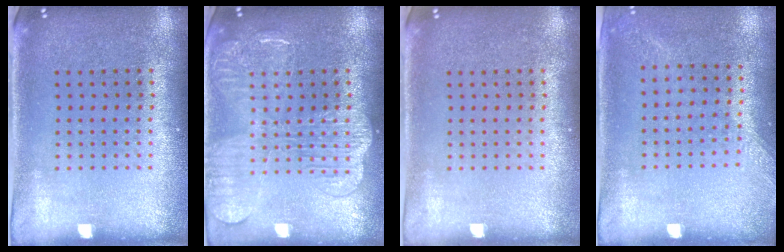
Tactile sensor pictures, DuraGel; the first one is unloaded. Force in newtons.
{"total": 3.9, "press": 3.9, "slide": 0.5}
{"total": 0.0}
{"total": 1.3, "press": 1.1, "slide": 0.7}